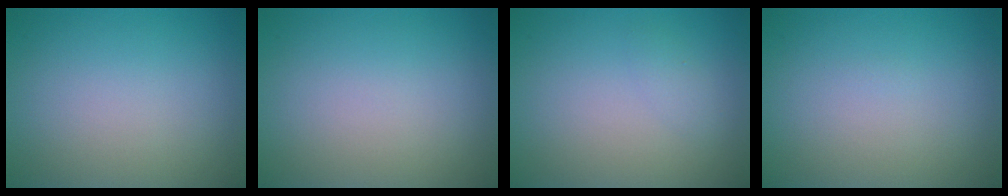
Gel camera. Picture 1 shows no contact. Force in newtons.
{"total": 0.0}
{"total": 0.9, "press": 0.9, "slide": 0.2}
{"total": 0.0}